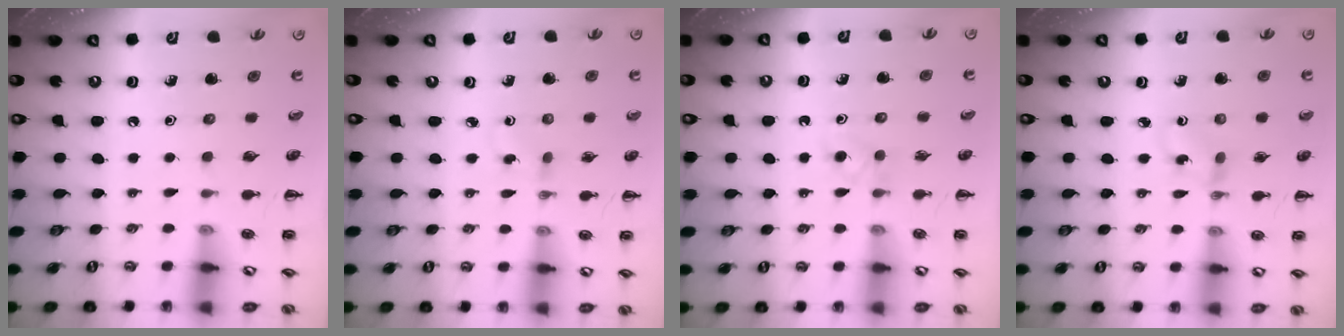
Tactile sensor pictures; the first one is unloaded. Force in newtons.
{"total": 1.2, "press": 1.0, "slide": 0.8}
{"total": 2.6, "press": 2.3, "slide": 1.2}
{"total": 1.3, "press": 1.0, "slide": 0.7}